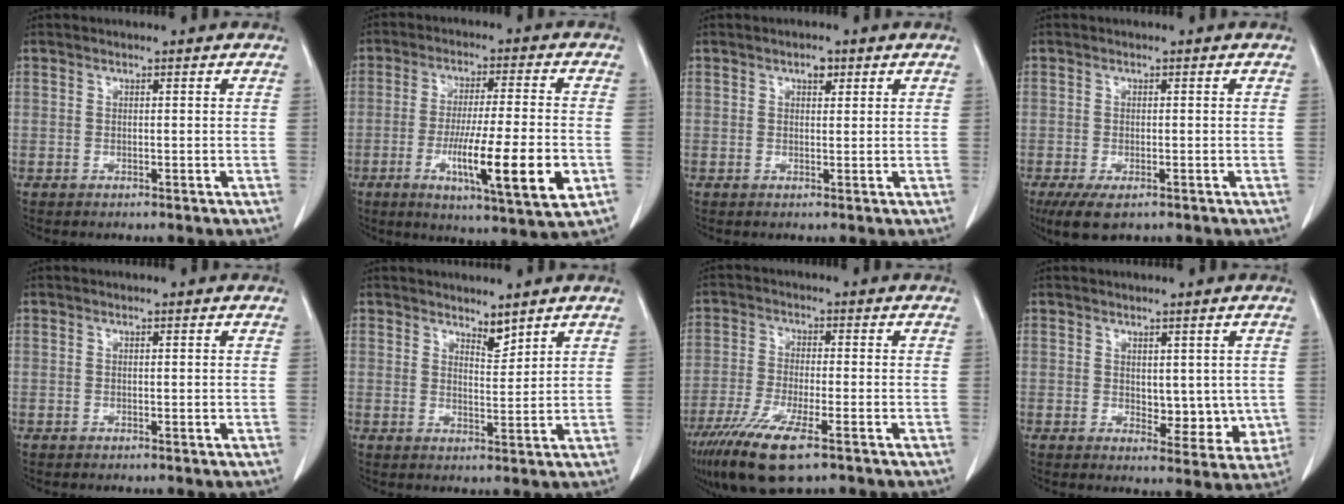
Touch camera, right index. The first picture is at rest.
{"total": 14.8, "force": [-4.3, 0.8, 14.1], "torque": [-0.236, -0.026, -0.068]}
{"total": 1.8, "force": [1.0, 0.9, 1.2], "torque": [-0.015, 0.002, 0.013]}
{"total": 4.4, "force": [-2.5, 1.9, 3.0], "torque": [-0.060, -0.008, -0.038]}
{"total": 0.0}
{"total": 2.8, "force": [2.5, 0.7, 0.9], "torque": [-0.012, -0.007, 0.046]}
{"total": 10.0, "force": [-6.0, 1.6, 7.9], "torque": [-0.151, -0.024, -0.103]}
{"total": 6.0, "force": [0.5, 3.5, 4.8], "torque": [-0.045, -0.011, 0.017]}